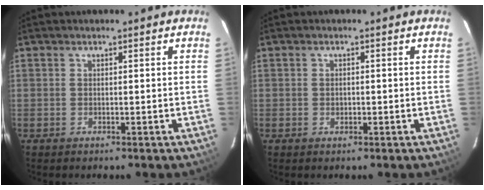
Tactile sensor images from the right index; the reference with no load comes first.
{"total": 1.1, "force": [-0.2, 1.0, 0.5], "torque": [-0.007, 0.002, -0.004]}